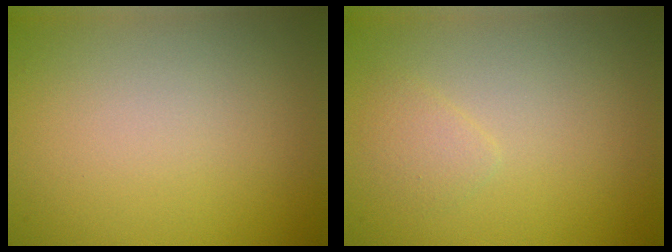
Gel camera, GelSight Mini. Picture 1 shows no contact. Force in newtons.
{"total": 1.1, "press": 1.1, "slide": 0.1}